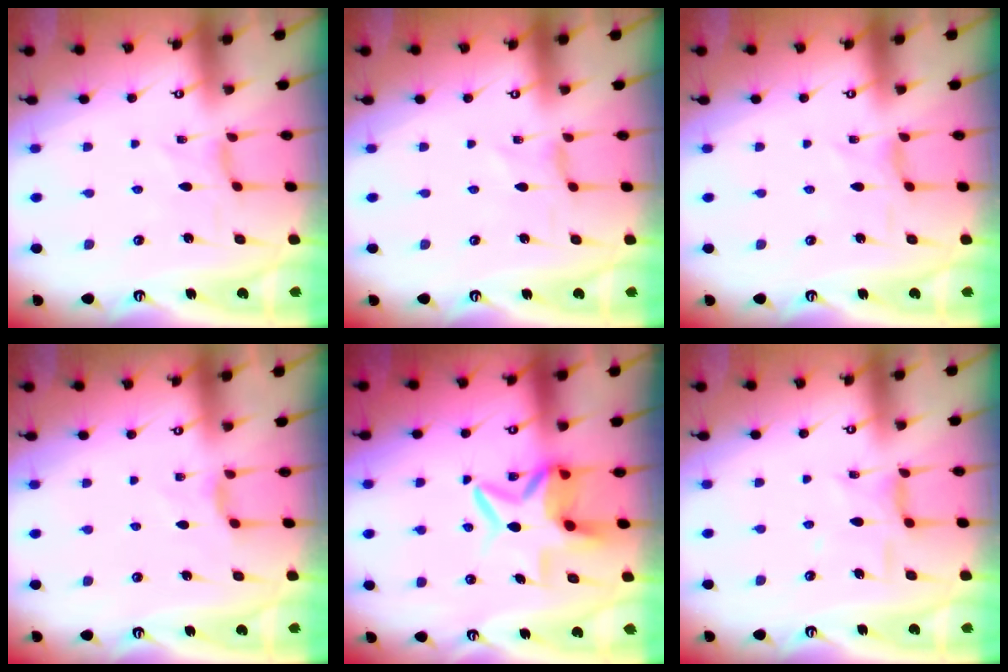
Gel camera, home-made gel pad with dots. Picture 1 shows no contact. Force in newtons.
{"total": 0.0}
{"total": 1.8, "press": 1.8, "slide": 0.3}
{"total": 4.1, "press": 4.0, "slide": 0.5}
{"total": 10.2, "press": 10.1, "slide": 1.5}
{"total": 7.9, "press": 7.8, "slide": 0.7}